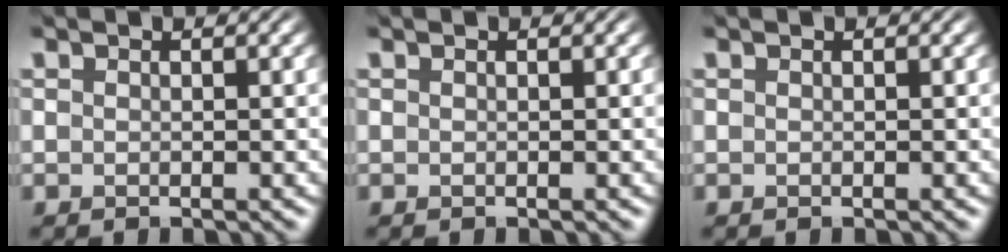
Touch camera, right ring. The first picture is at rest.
{"total": 0.0}
{"total": 0.0}